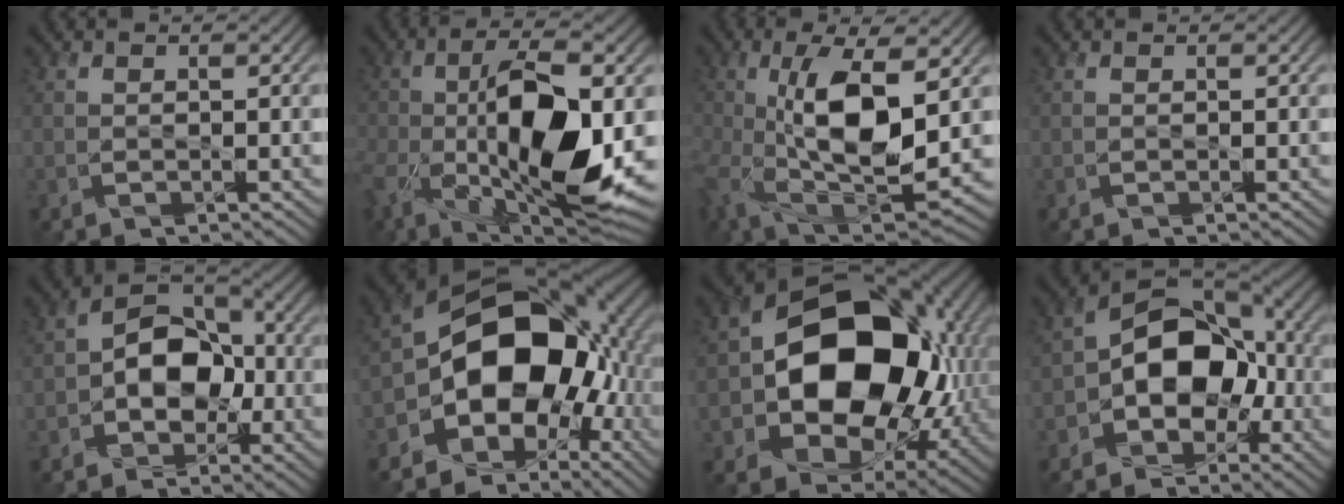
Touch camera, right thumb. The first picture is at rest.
{"total": 15.7, "force": [-2.6, 7.0, 13.9], "torque": [-0.264, -0.017, -0.039]}
{"total": 13.1, "force": [0.4, 5.6, 11.8], "torque": [-0.240, -0.006, 0.009]}
{"total": 0.0}
{"total": 7.1, "force": [-1.3, 5.2, 4.6], "torque": [-0.068, 0.014, -0.036]}
{"total": 16.3, "force": [-2.4, 12.2, 10.5], "torque": [-0.151, -0.005, -0.046]}
{"total": 16.5, "force": [0.2, 12.4, 10.9], "torque": [-0.171, -0.017, 0.011]}
{"total": 10.3, "force": [-2.4, 7.5, 6.7], "torque": [-0.100, 0.010, -0.060]}